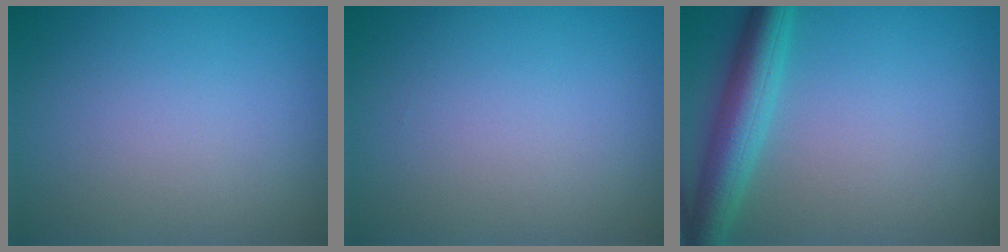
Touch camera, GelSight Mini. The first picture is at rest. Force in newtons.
{"total": 0.0}
{"total": 5.2, "press": 5.2, "slide": 0.2}